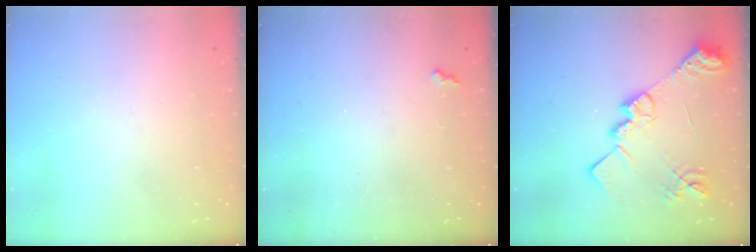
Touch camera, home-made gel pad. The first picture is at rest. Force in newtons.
{"total": 1.9, "press": 1.8, "slide": 0.5}
{"total": 17.2, "press": 17.1, "slide": 1.4}